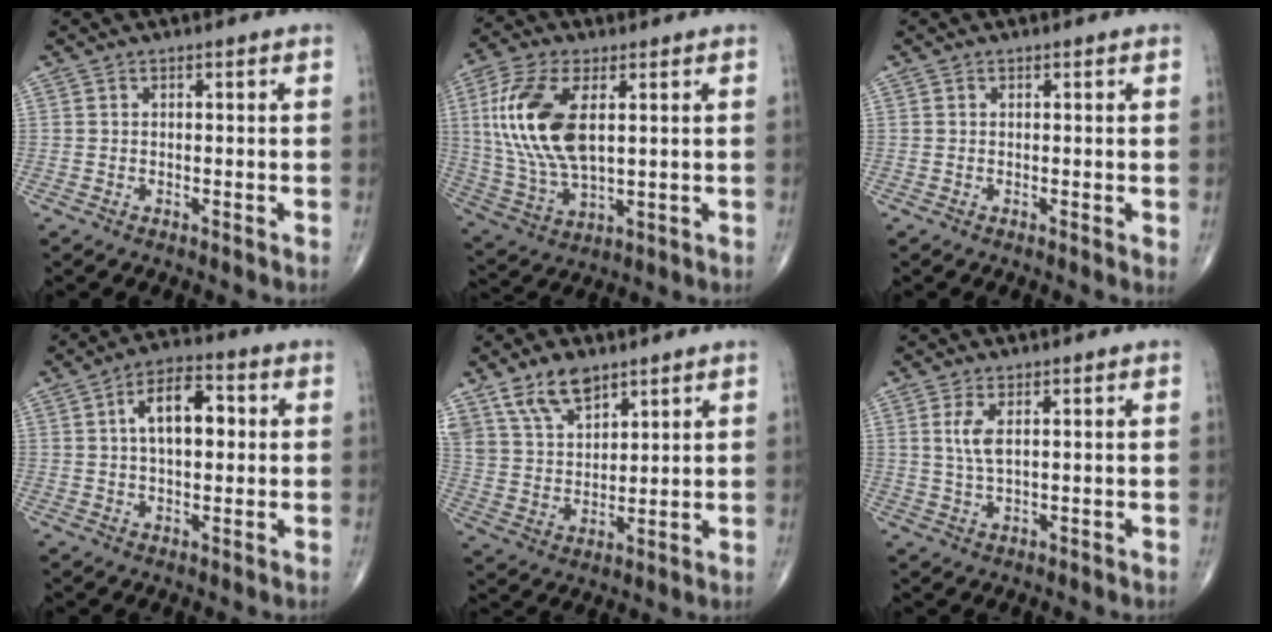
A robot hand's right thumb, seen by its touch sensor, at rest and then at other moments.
{"total": 16.7, "force": [3.5, 8.3, 14.1], "torque": [-0.302, -0.007, 0.073]}
{"total": 0.8, "force": [0.2, 0.3, 0.7], "torque": [-0.015, -0.004, 0.001]}
{"total": 11.4, "force": [1.9, 6.1, 9.5], "torque": [-0.137, 0.018, 0.025]}
{"total": 10.0, "force": [6.8, 5.2, 5.2], "torque": [-0.081, -0.031, 0.138]}
{"total": 3.8, "force": [1.1, 1.4, 3.3], "torque": [-0.077, -0.003, 0.028]}